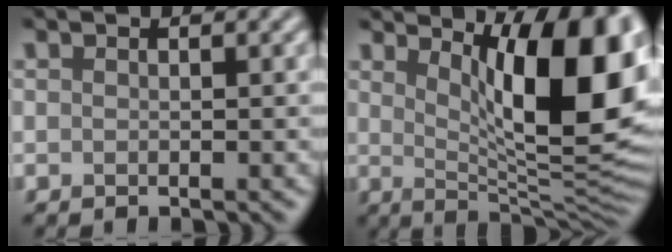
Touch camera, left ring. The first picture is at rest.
{"total": 13.6, "force": [4.4, 4.2, 12.1], "torque": [-0.134, -0.008, 0.068]}